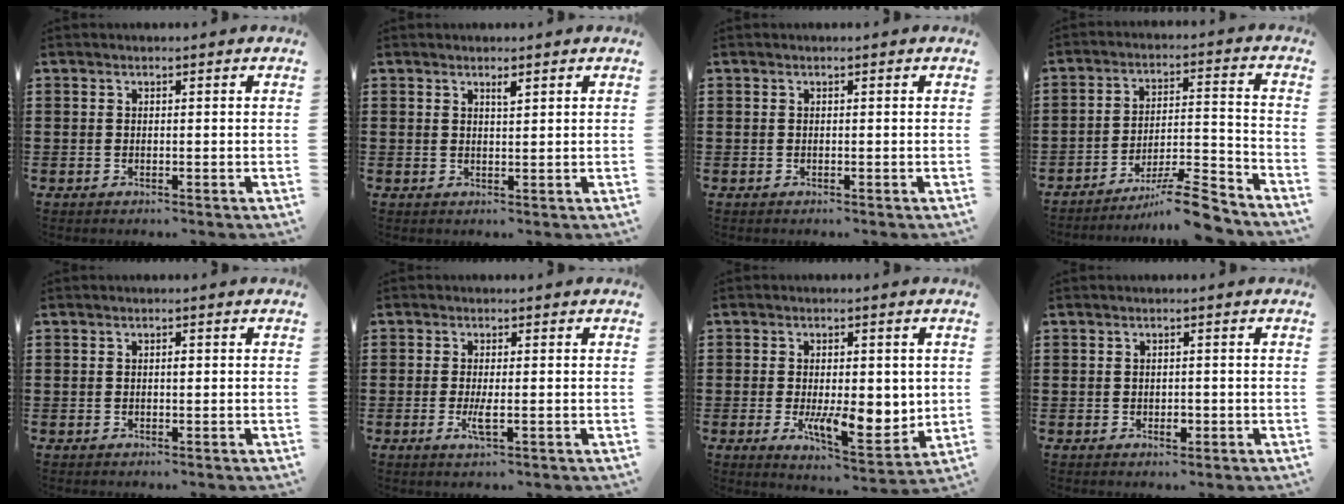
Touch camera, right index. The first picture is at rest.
{"total": 1.3, "force": [1.0, 0.2, 0.8], "torque": [-0.017, 0.000, 0.018]}
{"total": 0.0}
{"total": 9.7, "force": [-8.3, 0.7, 5.0], "torque": [-0.069, 0.024, -0.155]}
{"total": 0.8, "force": [0.1, 0.3, 0.7], "torque": [-0.015, -0.003, 0.002]}
{"total": 2.7, "force": [-0.7, 0.4, 2.6], "torque": [-0.059, -0.009, -0.017]}
{"total": 8.5, "force": [-1.0, 3.8, 7.6], "torque": [-0.118, -0.008, -0.017]}
{"total": 1.7, "force": [-0.4, 1.0, 1.3], "torque": [-0.023, 0.001, -0.008]}